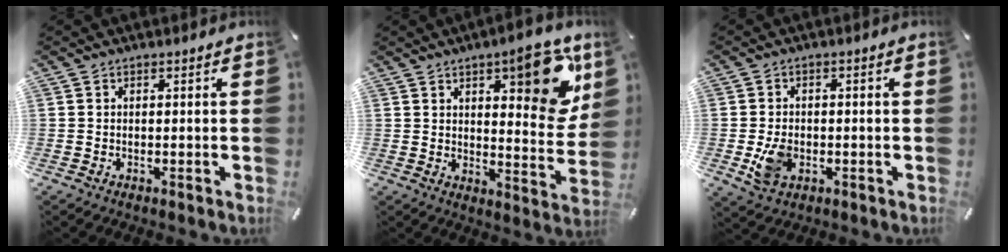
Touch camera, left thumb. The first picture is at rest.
{"total": 15.4, "force": [8.8, 6.1, 11.0], "torque": [-0.123, -0.058, 0.139]}
{"total": 6.1, "force": [-1.3, 4.4, 4.0], "torque": [-0.083, -0.001, -0.026]}